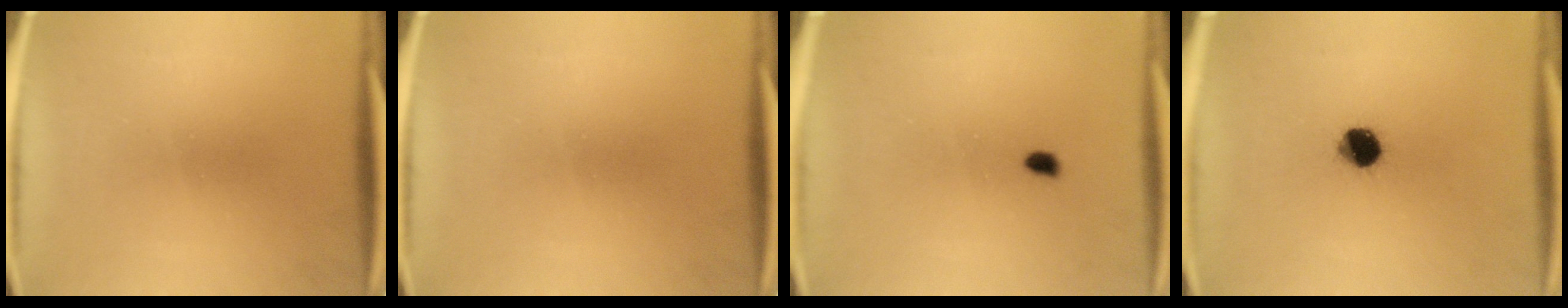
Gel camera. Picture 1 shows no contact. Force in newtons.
{"total": 0.0}
{"total": 0.8}
{"total": 6.6}